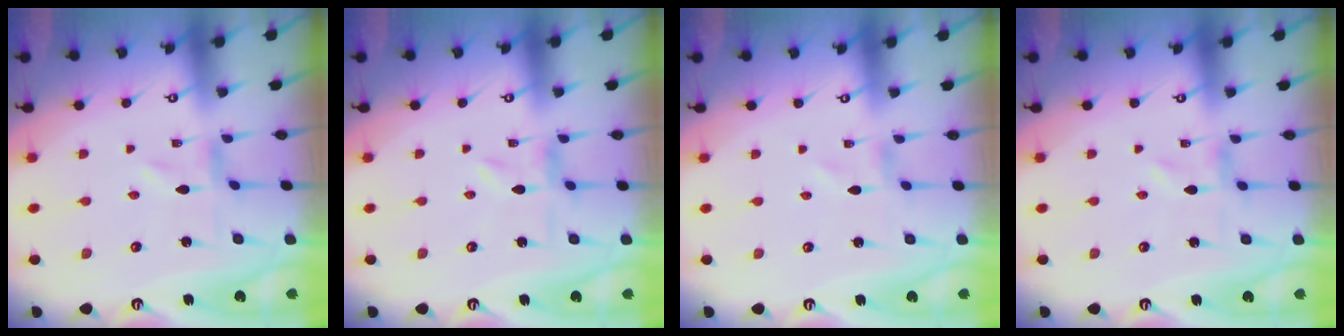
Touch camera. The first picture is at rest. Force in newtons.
{"total": 1.6, "press": 1.6, "slide": 0.2}
{"total": 1.2, "press": 1.2, "slide": 0.1}
{"total": 0.0}